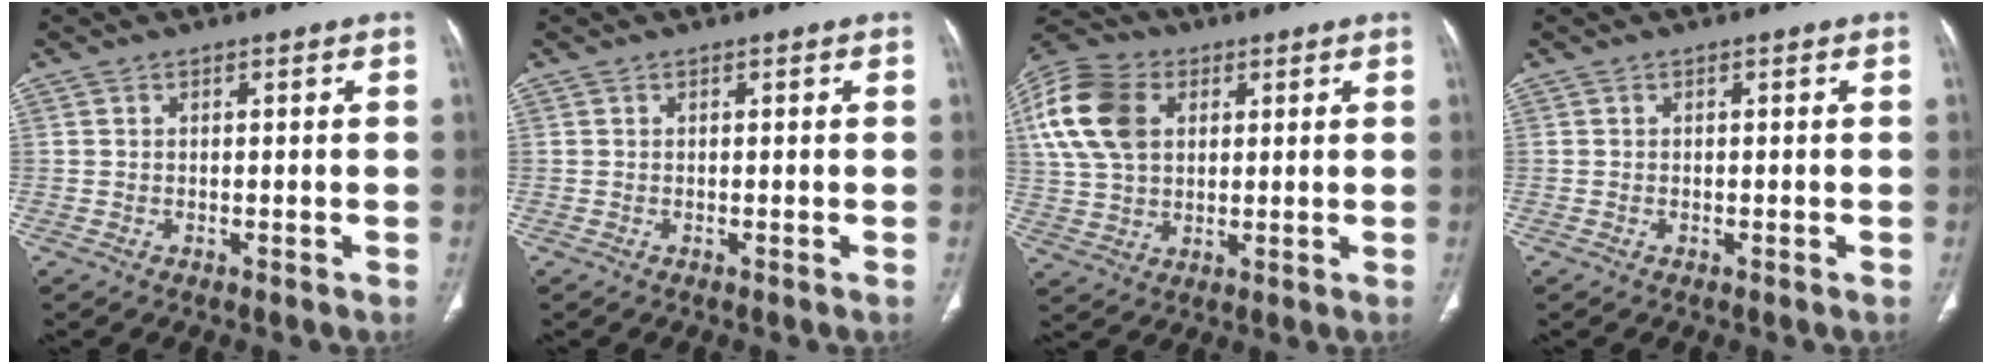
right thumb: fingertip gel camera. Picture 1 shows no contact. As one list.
[{"total": 0.0}, {"total": 16.4, "force": [4.3, 11.9, 10.4], "torque": [-0.216, 0.012, 0.081]}, {"total": 0.0}]